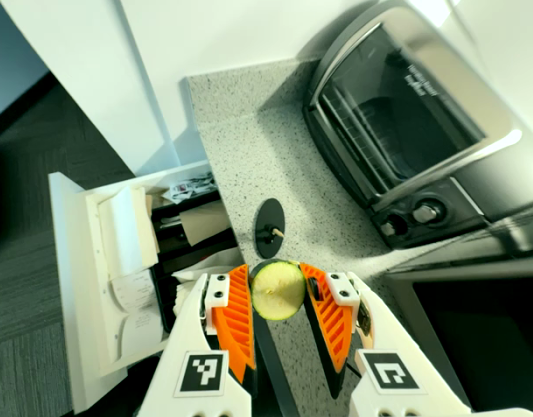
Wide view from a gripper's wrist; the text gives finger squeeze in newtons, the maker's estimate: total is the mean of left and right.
{"total": 8.1, "left": 8.3, "right": 8.0}